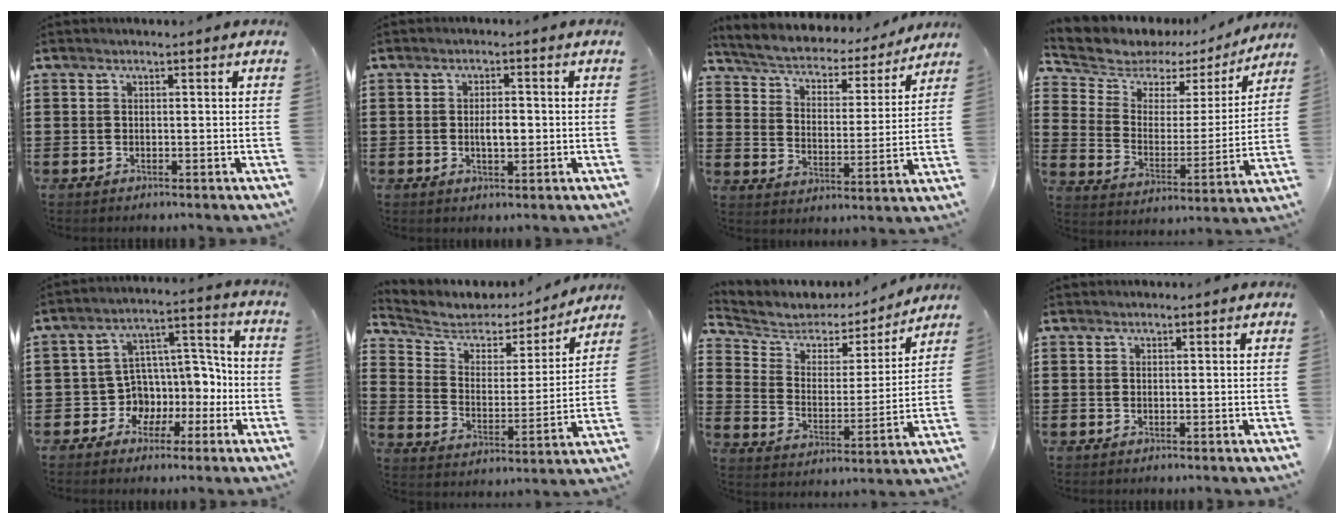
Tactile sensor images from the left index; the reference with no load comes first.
{"total": 3.0, "force": [-0.1, 1.1, 2.8], "torque": [-0.046, -0.002, -0.006]}
{"total": 3.7, "force": [3.6, 0.8, 0.8], "torque": [-0.039, -0.030, 0.052]}
{"total": 5.3, "force": [4.3, 3.0, 0.3], "torque": [-0.047, -0.032, 0.070]}
{"total": 7.3, "force": [-0.5, 6.8, 2.8], "torque": [-0.079, -0.013, -0.003]}
{"total": 5.0, "force": [4.1, 2.5, 1.1], "torque": [-0.055, -0.027, 0.067]}
{"total": 4.7, "force": [3.9, 2.5, 0.5], "torque": [-0.045, -0.030, 0.063]}
{"total": 0.0}